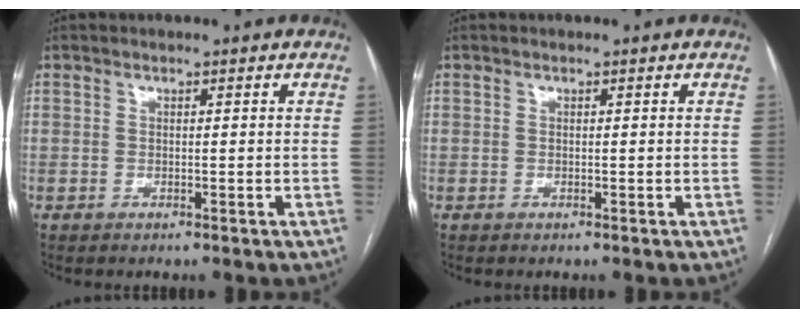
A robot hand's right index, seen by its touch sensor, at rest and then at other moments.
{"total": 0.0}